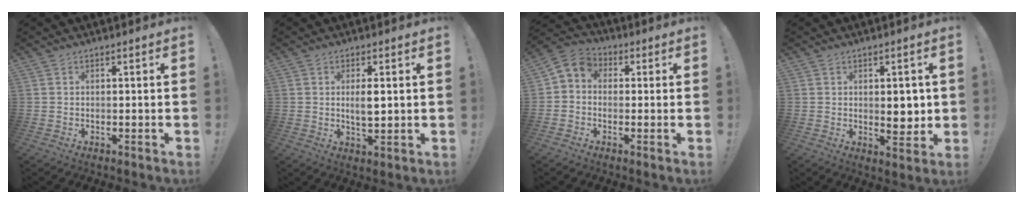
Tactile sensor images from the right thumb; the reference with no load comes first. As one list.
[{"total": 4.5, "force": [0.6, 1.6, 4.1], "torque": [-0.068, -0.012, 0.003]}, {"total": 4.8, "force": [-0.9, 4.1, 2.2], "torque": [-0.039, 0.011, -0.015]}, {"total": 5.6, "force": [0.6, 3.2, 4.5], "torque": [-0.047, -0.007, 0.006]}]